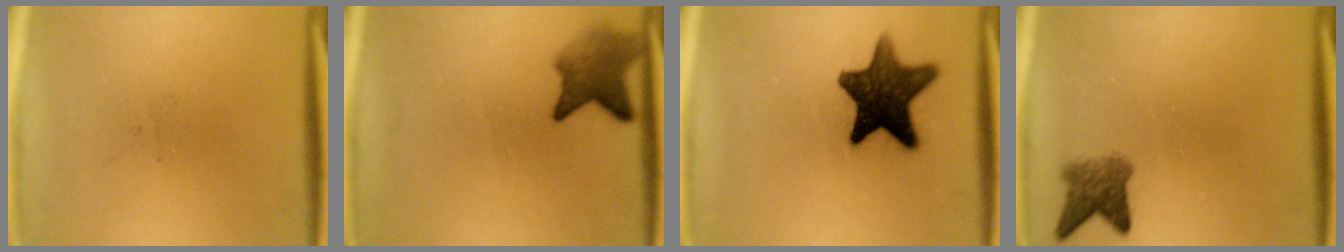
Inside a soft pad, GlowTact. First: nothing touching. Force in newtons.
{"total": 5.0}
{"total": 13.2}
{"total": 3.7}